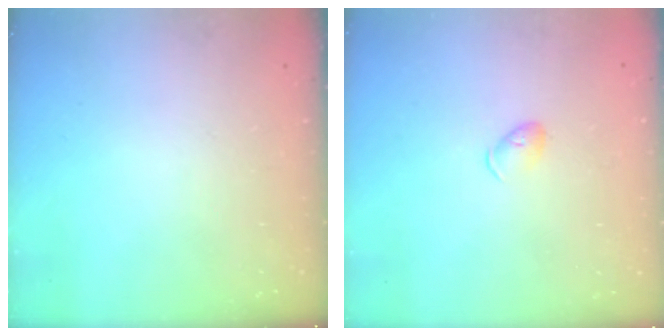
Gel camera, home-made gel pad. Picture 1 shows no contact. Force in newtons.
{"total": 3.8, "press": 3.7, "slide": 0.8}